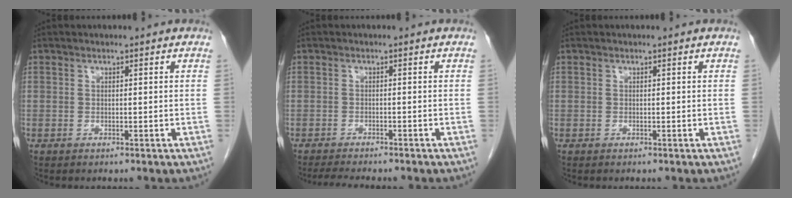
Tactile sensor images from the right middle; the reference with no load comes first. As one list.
[{"total": 6.1, "force": [-5.4, 0.8, 2.7], "torque": [-0.039, -0.012, -0.080]}, {"total": 0.0}]